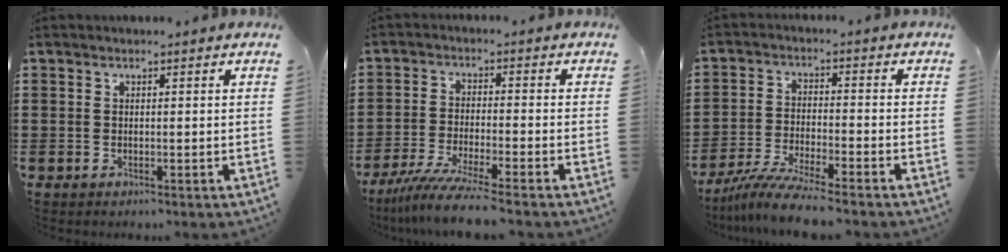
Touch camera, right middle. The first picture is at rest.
{"total": 6.7, "force": [-5.7, -0.4, 3.5], "torque": [-0.080, -0.021, -0.110]}
{"total": 7.0, "force": [-6.4, -0.3, 2.9], "torque": [-0.059, -0.011, -0.121]}